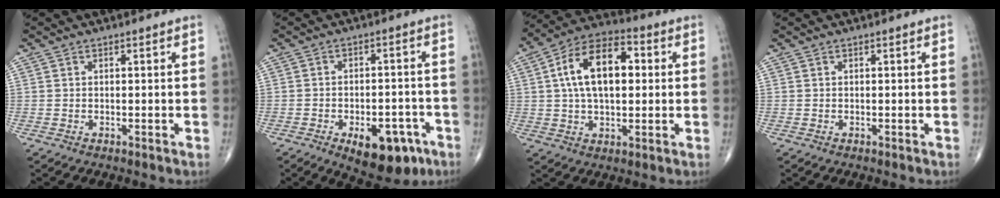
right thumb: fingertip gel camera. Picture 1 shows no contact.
{"total": 12.3, "force": [-6.1, 6.3, 8.5], "torque": [-0.092, 0.027, -0.075]}
{"total": 15.7, "force": [2.5, 8.7, 12.8], "torque": [-0.211, 0.021, 0.035]}
{"total": 0.0}